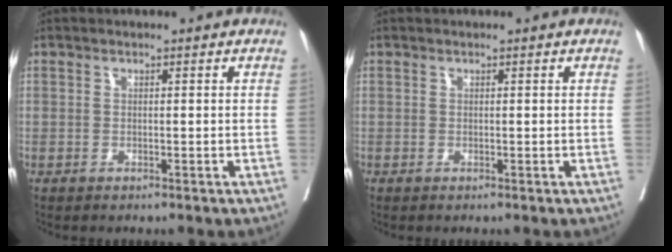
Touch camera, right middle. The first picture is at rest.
{"total": 0.0}